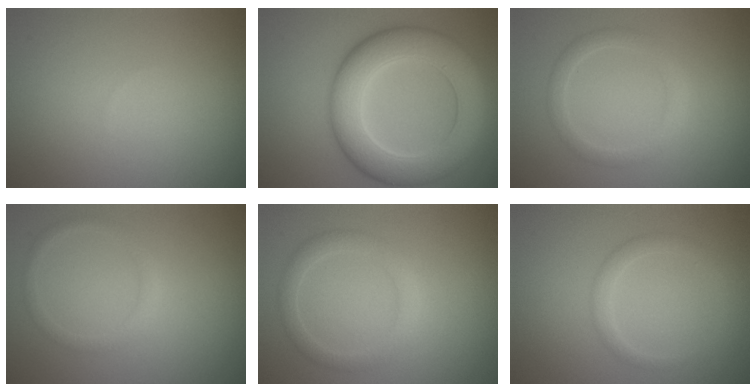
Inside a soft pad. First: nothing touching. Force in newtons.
{"total": 8.6, "press": 8.6, "slide": 0.2}
{"total": 2.0, "press": 2.0, "slide": 0.1}
{"total": 1.3, "press": 1.3, "slide": 0.1}
{"total": 2.2, "press": 2.2, "slide": 0.1}
{"total": 1.5, "press": 1.5, "slide": 0.0}